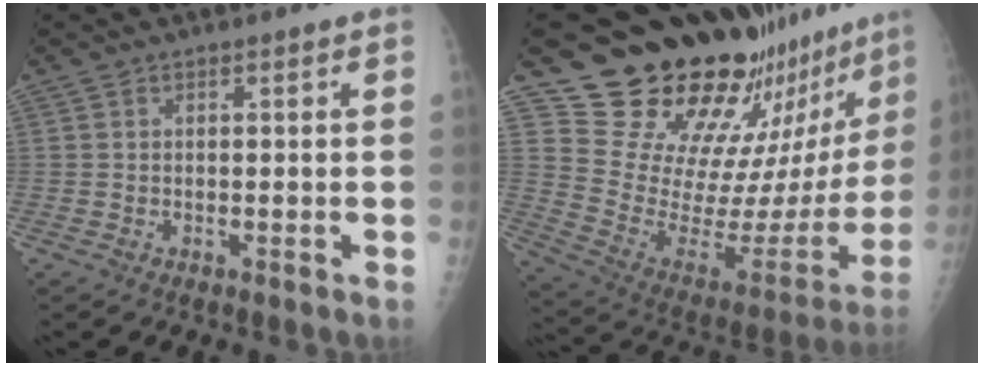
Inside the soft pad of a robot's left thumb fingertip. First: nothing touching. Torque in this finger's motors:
{"motor_torque": [1.12, 1.02, 0.54, -2.24, 0.01]}